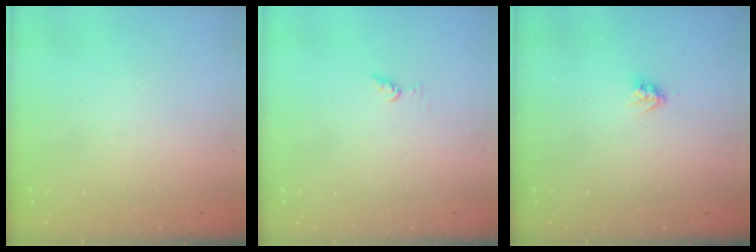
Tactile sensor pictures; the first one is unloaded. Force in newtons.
{"total": 4.3, "press": 4.3, "slide": 0.7}
{"total": 3.7, "press": 3.7, "slide": 0.1}